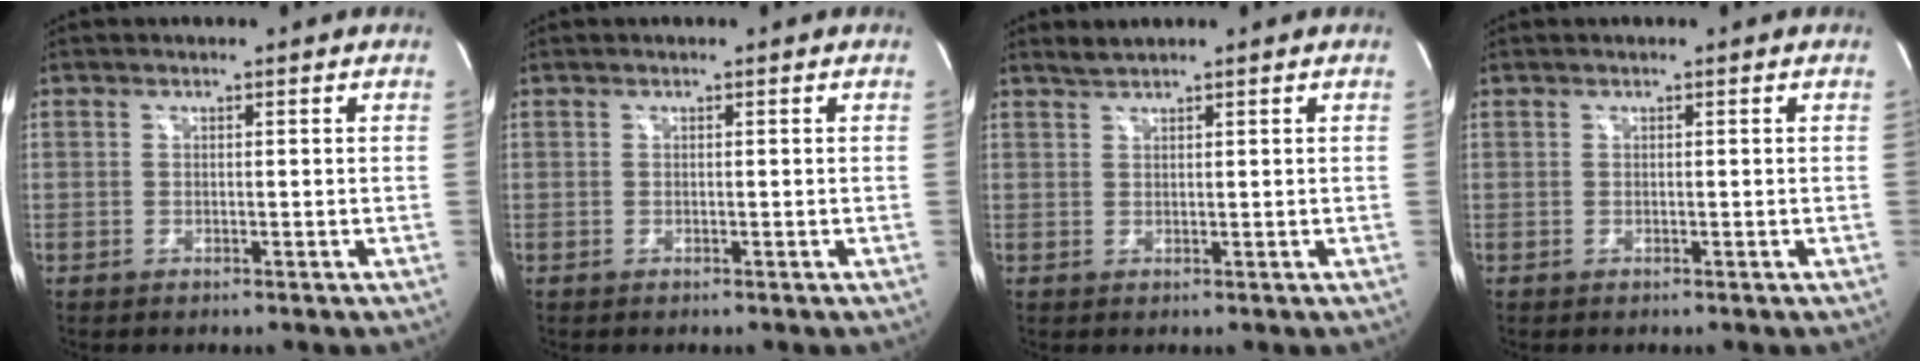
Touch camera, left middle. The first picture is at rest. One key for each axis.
{"total": 0.0}
{"total": 1.3, "fx": 1.3, "fy": -0.3, "fz": 0.2, "tx": -0.010, "ty": 0.004, "tz": 0.030}
{"total": 0.0}